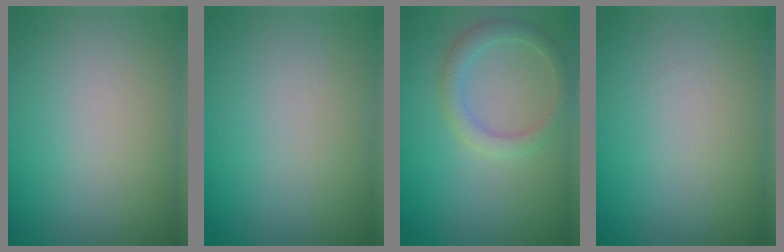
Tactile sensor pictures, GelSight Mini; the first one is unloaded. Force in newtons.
{"total": 0.0}
{"total": 2.5, "press": 2.5, "slide": 0.1}
{"total": 0.0}